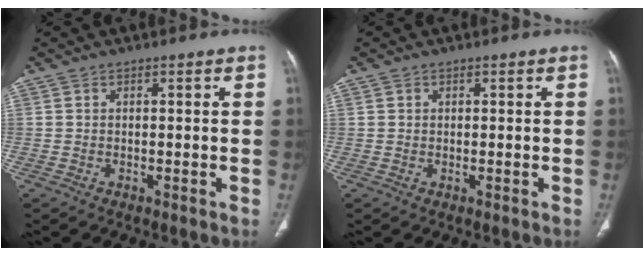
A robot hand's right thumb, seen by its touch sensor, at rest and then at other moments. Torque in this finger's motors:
{"motor_torque": [-0.28, -0.56, 0.44, 0.07, 0.05]}